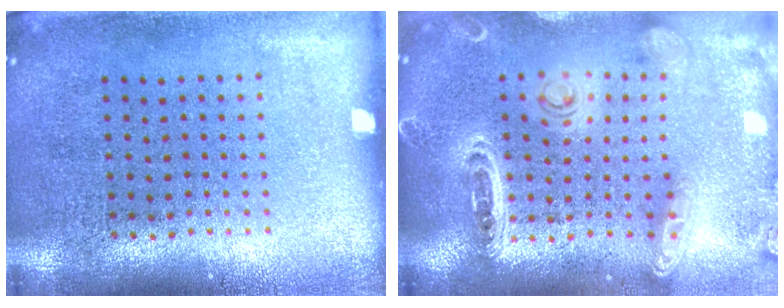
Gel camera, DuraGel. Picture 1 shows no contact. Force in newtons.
{"total": 1.5, "press": 1.5, "slide": 0.1}